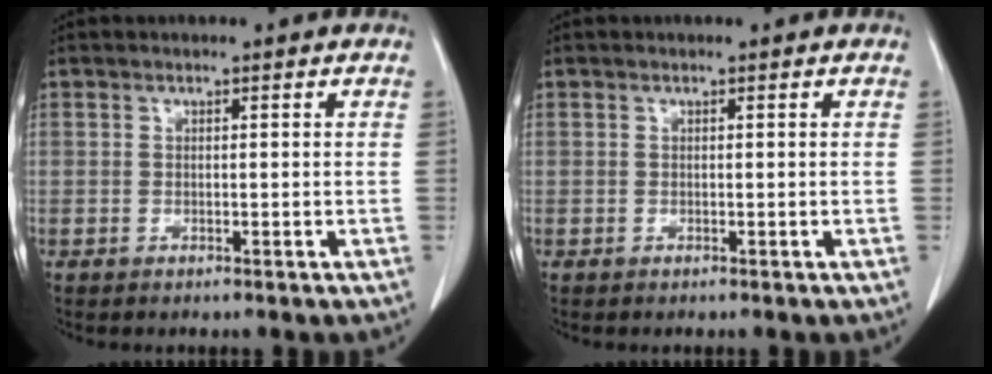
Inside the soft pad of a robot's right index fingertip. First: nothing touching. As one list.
[{"total": 0.0}]